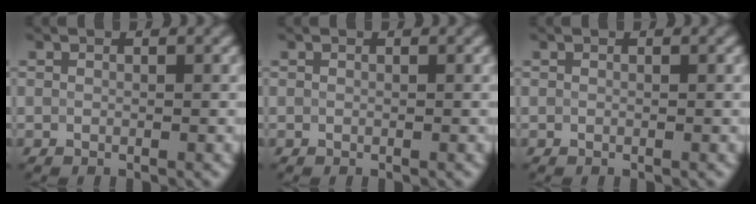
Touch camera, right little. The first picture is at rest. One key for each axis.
{"total": 0.0}
{"total": 0.0}